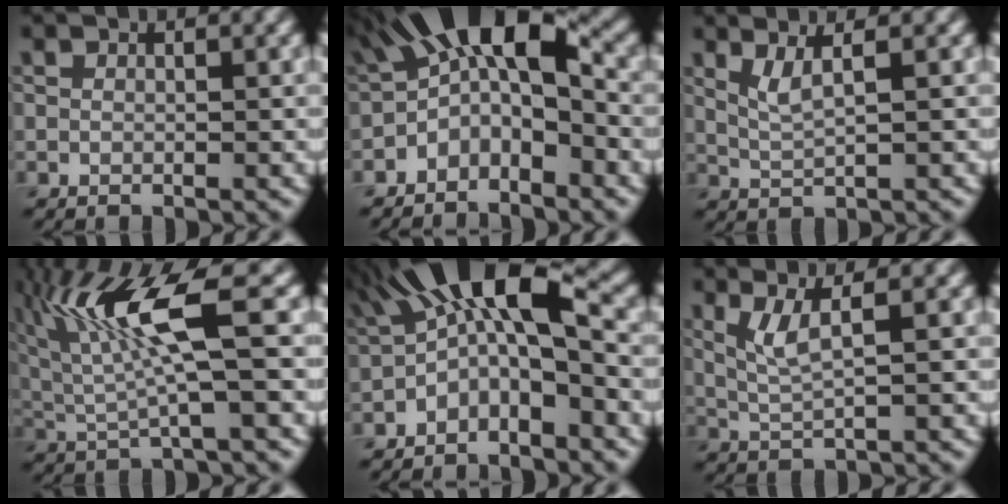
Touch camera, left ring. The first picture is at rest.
{"total": 8.1, "force": [-1.4, 4.2, 6.7], "torque": [-0.109, 0.022, -0.041]}
{"total": 2.4, "force": [1.1, 0.6, 2.1], "torque": [-0.039, -0.002, 0.026]}
{"total": 8.3, "force": [2.1, 1.8, 7.8], "torque": [-0.167, 0.006, 0.041]}
{"total": 8.4, "force": [-1.1, 3.6, 7.5], "torque": [-0.121, 0.030, -0.036]}
{"total": 2.9, "force": [1.0, 0.6, 2.7], "torque": [-0.057, -0.002, 0.027]}